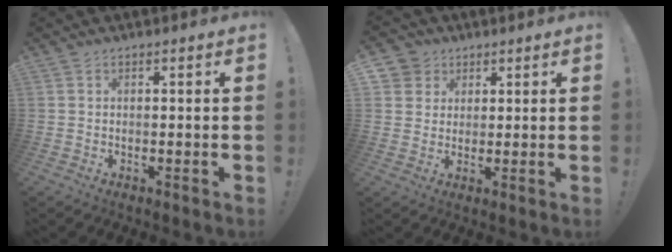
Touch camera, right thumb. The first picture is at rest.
{"total": 5.3, "force": [2.6, 4.6, 0.7], "torque": [-0.008, -0.016, 0.049]}